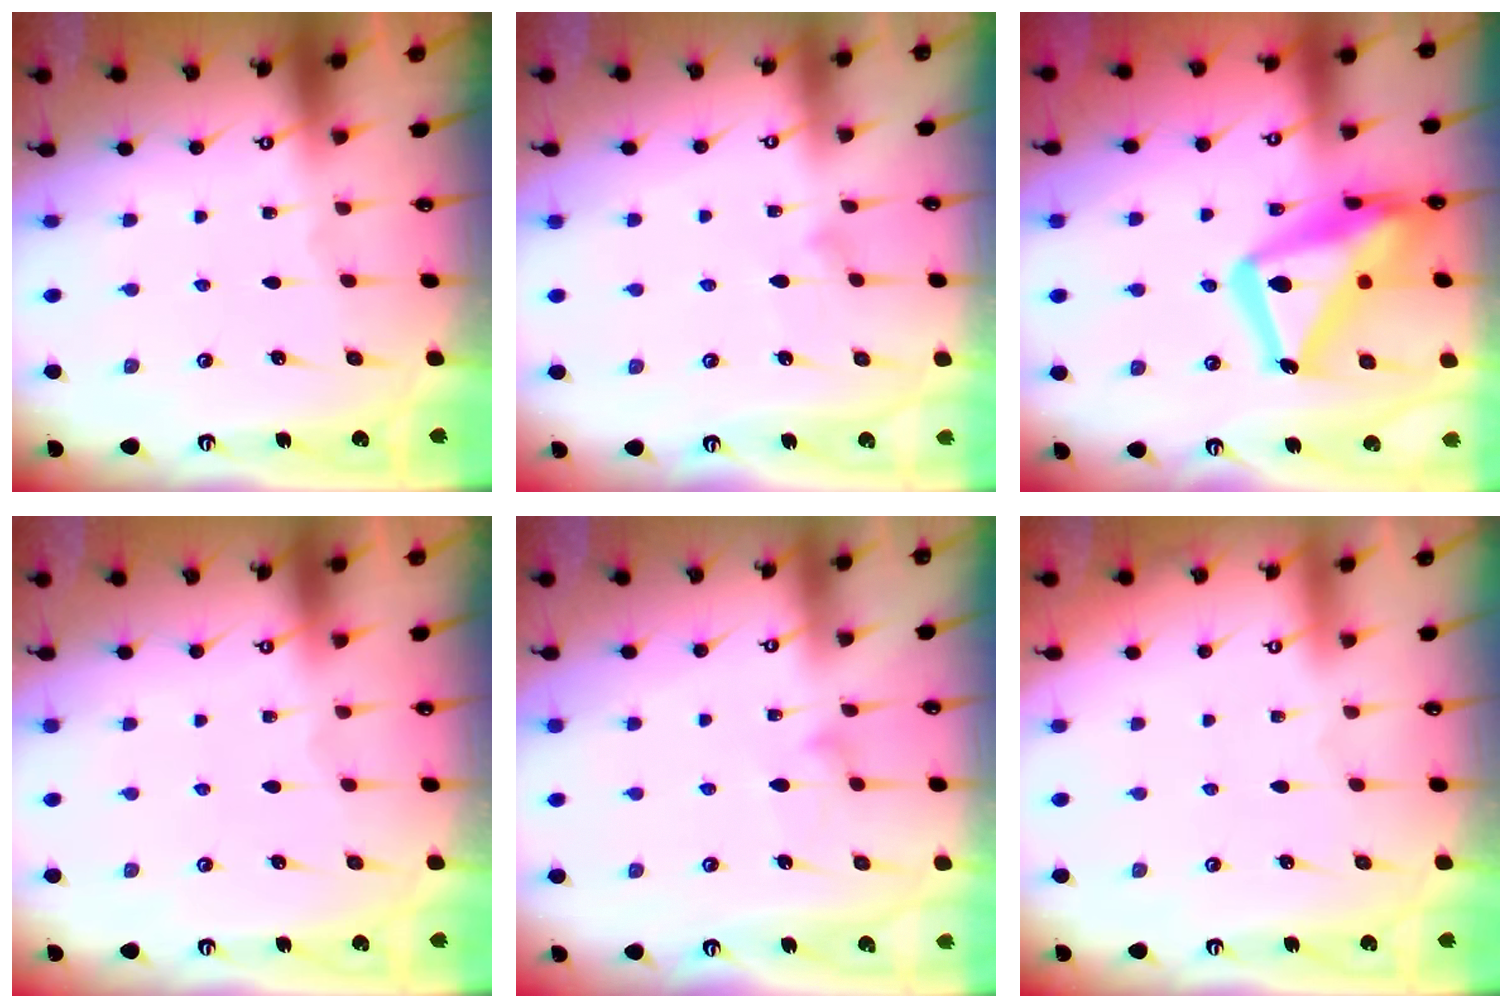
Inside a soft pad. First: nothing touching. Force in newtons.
{"total": 6.9, "press": 6.9, "slide": 0.4}
{"total": 21.2, "press": 21.1, "slide": 2.1}
{"total": 3.8, "press": 3.8, "slide": 0.1}
{"total": 8.3, "press": 8.3, "slide": 0.5}
{"total": 3.9, "press": 3.9, "slide": 0.1}